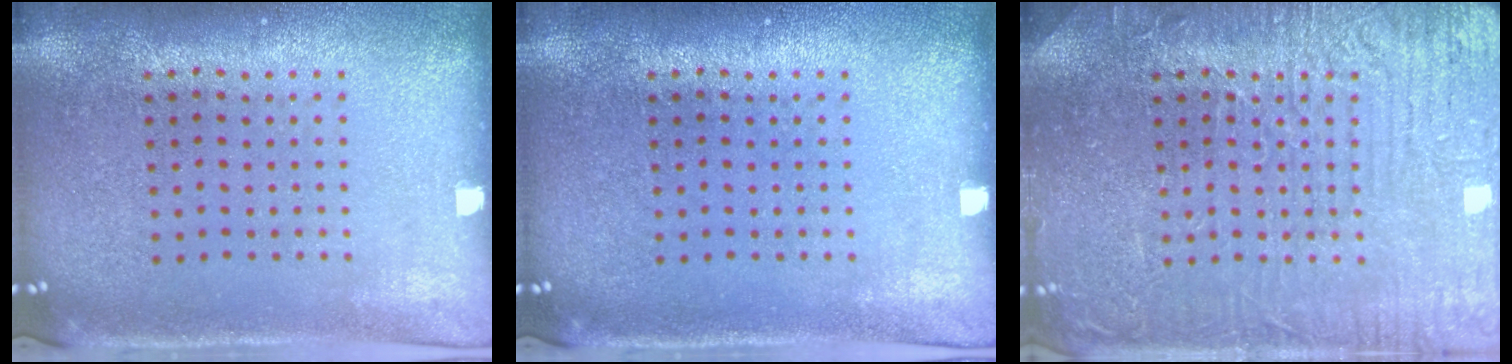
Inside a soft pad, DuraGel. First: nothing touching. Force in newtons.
{"total": 0.0}
{"total": 6.4, "press": 6.4, "slide": 0.9}